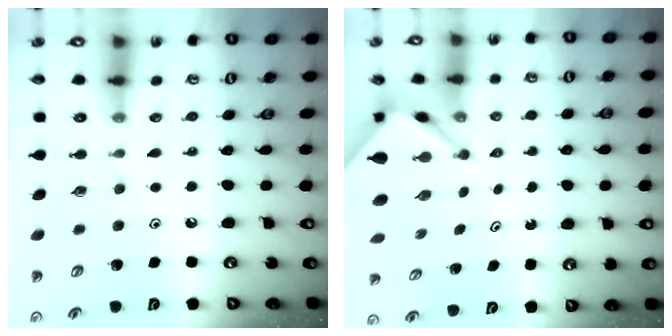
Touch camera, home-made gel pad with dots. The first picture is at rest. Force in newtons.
{"total": 5.5, "press": 5.5, "slide": 0.3}